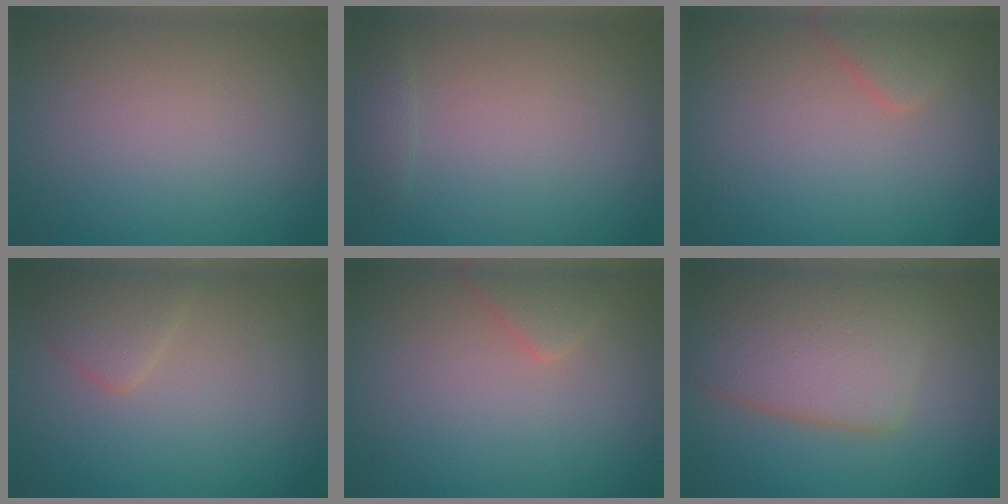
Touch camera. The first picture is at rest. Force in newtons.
{"total": 1.0, "press": 1.0, "slide": 0.1}
{"total": 1.9, "press": 1.9, "slide": 0.2}
{"total": 2.0, "press": 2.0, "slide": 0.0}
{"total": 1.7, "press": 1.7, "slide": 0.1}
{"total": 7.4, "press": 7.4, "slide": 0.3}